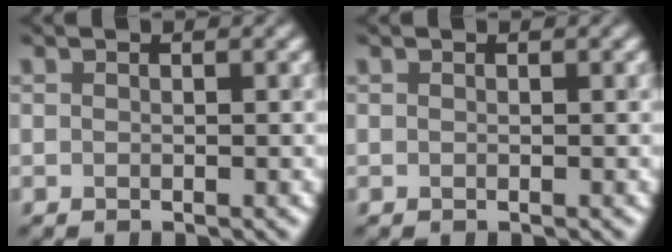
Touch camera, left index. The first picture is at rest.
{"total": 0.0}